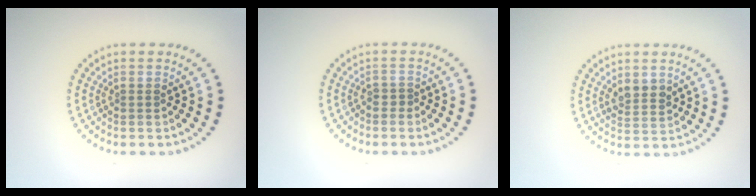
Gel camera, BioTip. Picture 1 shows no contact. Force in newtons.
{"total": 0.7, "press": 0.4, "slide": 0.6}
{"total": 2.2, "press": 2.0, "slide": 1.0}